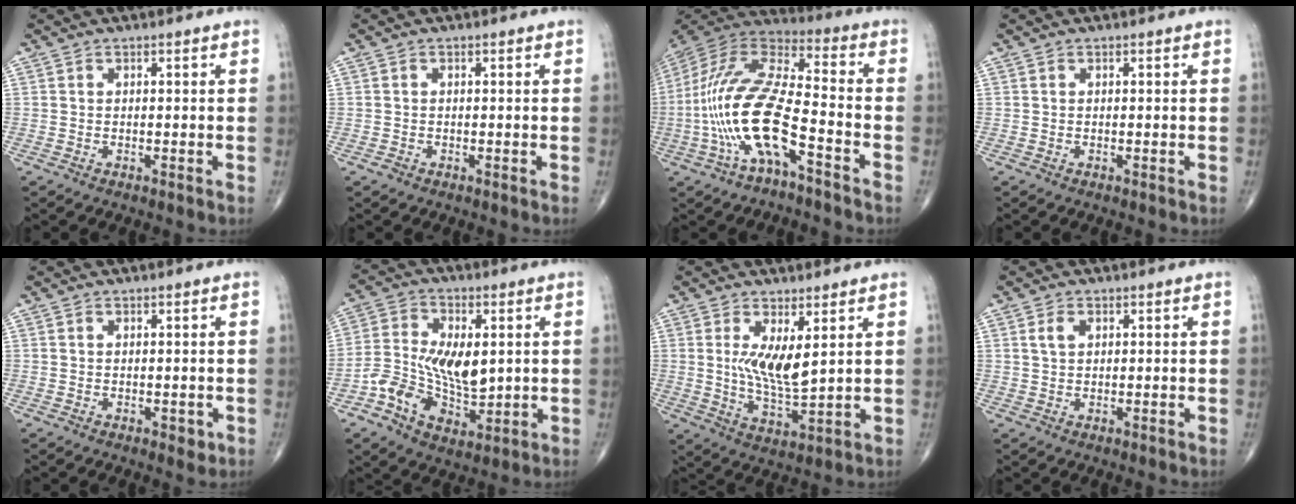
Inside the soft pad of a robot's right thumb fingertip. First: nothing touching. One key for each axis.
{"total": 0.7, "fx": -0.4, "fy": 0.6, "fz": 0.2, "tx": -0.003, "ty": 0.000, "tz": -0.010}
{"total": 19.9, "fx": -6.5, "fy": 6.6, "fz": 17.6, "tx": -0.379, "ty": 0.051, "tz": -0.118}
{"total": 0.0}
{"total": 1.8, "fx": -0.2, "fy": 1.1, "fz": 1.3, "tx": -0.013, "ty": -0.002, "tz": 0.000}
{"total": 14.4, "fx": -0.4, "fy": 8.7, "fz": 11.5, "tx": -0.192, "ty": 0.012, "tz": 0.002}
{"total": 8.1, "fx": 2.4, "fy": 2.7, "fz": 7.3, "tx": -0.129, "ty": -0.035, "tz": 0.055}
{"total": 2.4, "fx": 0.9, "fy": 1.5, "fz": 1.6, "tx": -0.029, "ty": 0.002, "tz": 0.017}